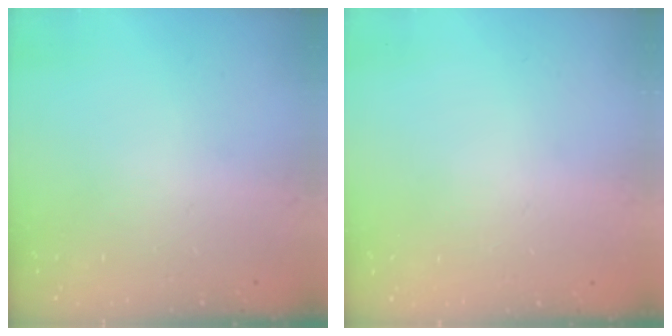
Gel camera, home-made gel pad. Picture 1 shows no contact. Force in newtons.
{"total": 0.0}